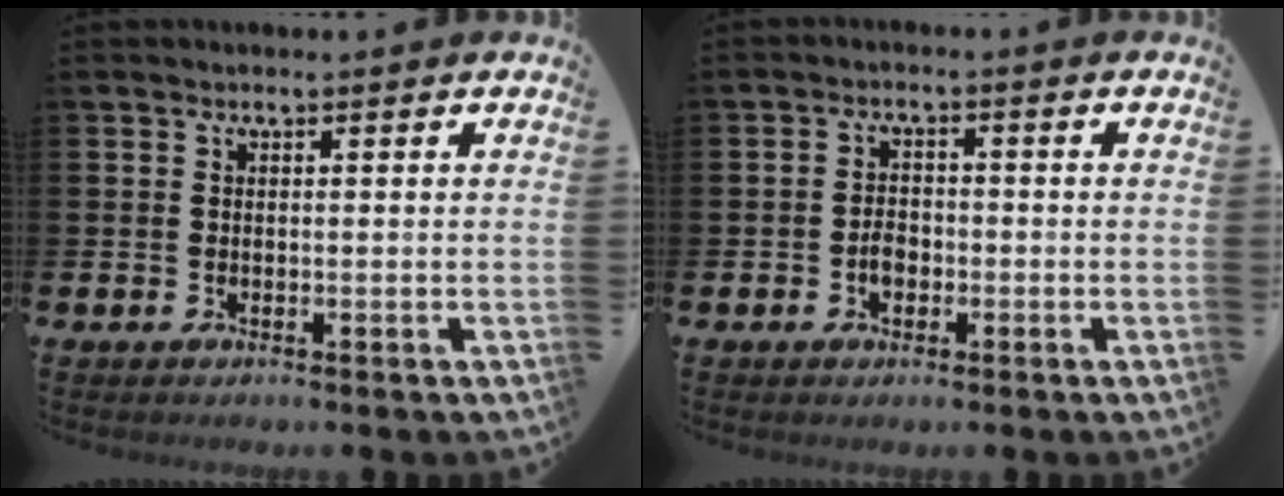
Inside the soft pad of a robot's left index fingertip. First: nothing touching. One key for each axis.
{"total": 2.4, "fx": -0.8, "fy": 1.7, "fz": 1.5, "tx": -0.017, "ty": -0.001, "tz": -0.019}